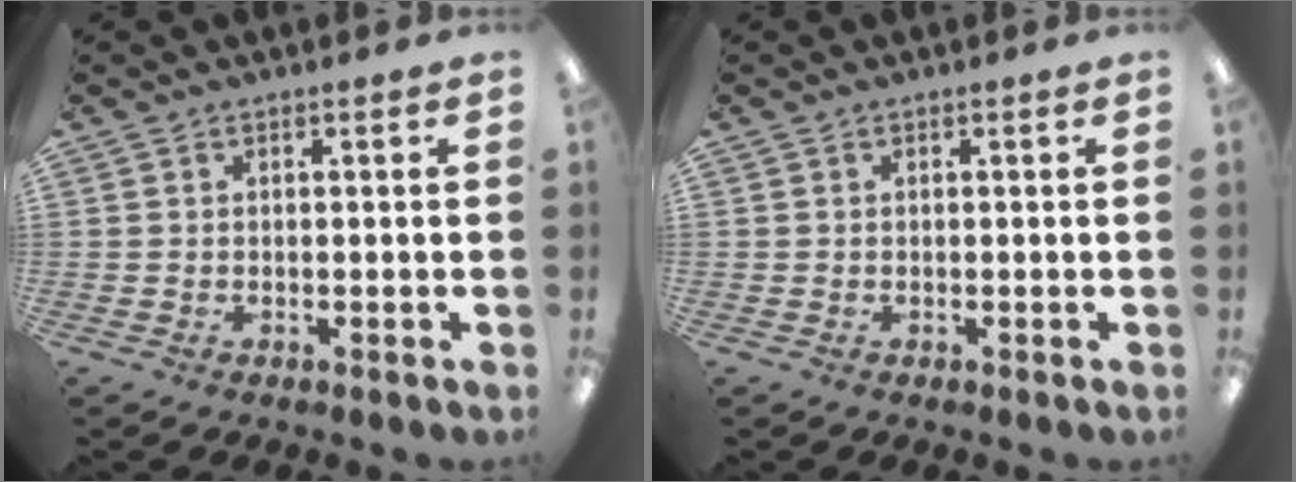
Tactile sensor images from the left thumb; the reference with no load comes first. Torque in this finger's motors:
{"motor_torque": [0.02, 0.00, 0.00, 0.00, 0.00]}